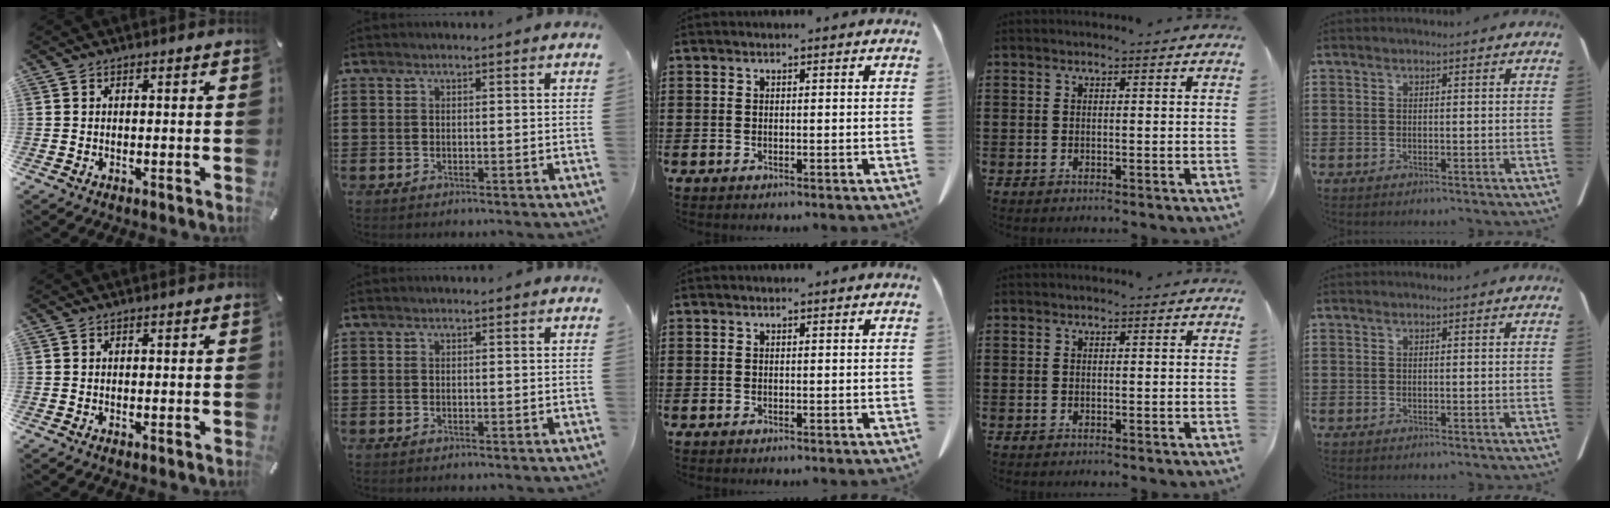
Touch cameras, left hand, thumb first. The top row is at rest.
{}